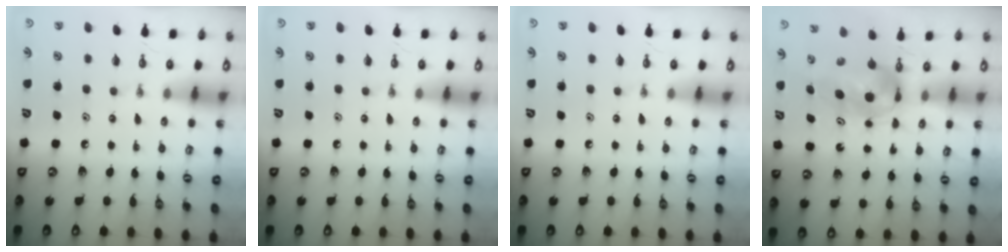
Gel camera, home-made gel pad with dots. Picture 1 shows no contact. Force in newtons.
{"total": 0.0}
{"total": 0.0}
{"total": 7.8, "press": 6.4, "slide": 4.5}